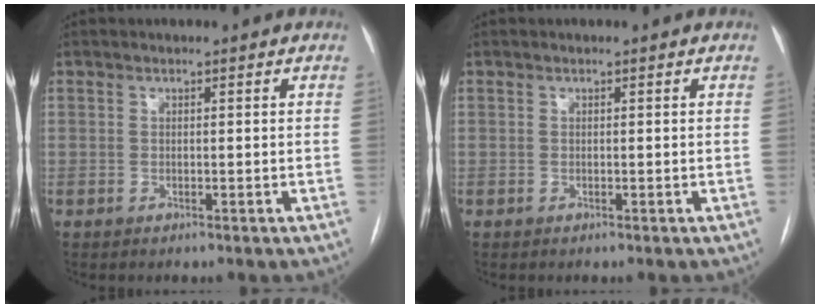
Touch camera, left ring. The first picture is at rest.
{"total": 0.0}